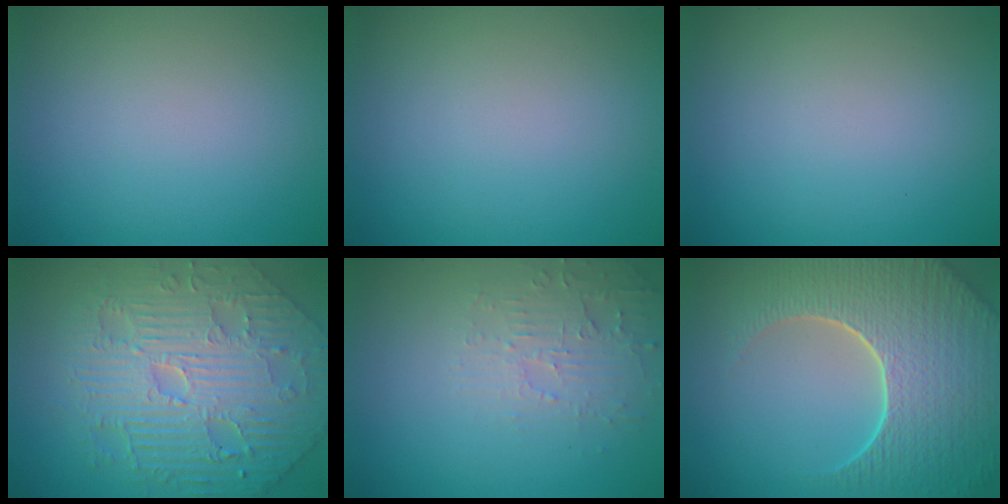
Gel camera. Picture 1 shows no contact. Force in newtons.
{"total": 0.0}
{"total": 0.0}
{"total": 8.2, "press": 6.6, "slide": 4.8}
{"total": 2.8, "press": 2.7, "slide": 0.6}
{"total": 9.4, "press": 6.6, "slide": 6.6}